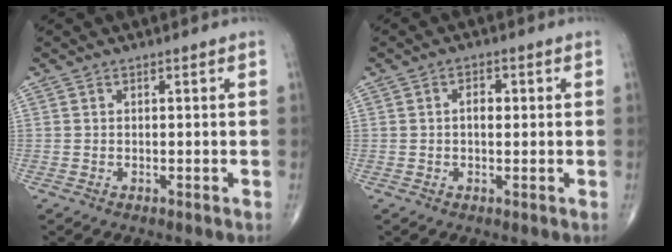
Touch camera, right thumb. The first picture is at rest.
{"total": 2.9, "force": [0.3, 1.6, 2.4], "torque": [-0.033, 0.005, 0.002]}